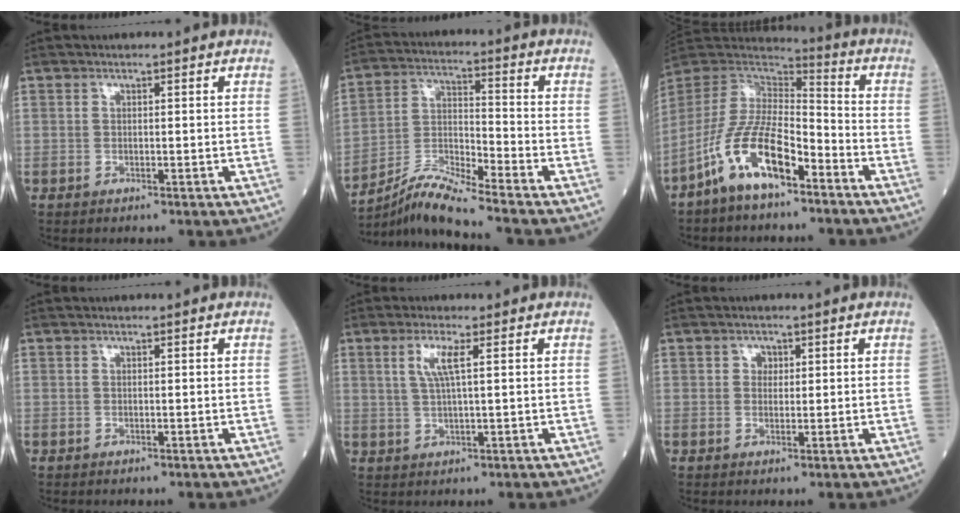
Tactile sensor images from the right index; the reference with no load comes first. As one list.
[{"total": 8.6, "force": [-7.9, -1.6, 3.1], "torque": [-0.077, -0.003, -0.146]}, {"total": 12.9, "force": [-7.5, 4.3, 9.6], "torque": [-0.203, 0.003, -0.146]}, {"total": 0.0}, {"total": 3.9, "force": [1.3, 0.1, 3.6], "torque": [-0.078, 0.003, 0.027]}, {"total": 1.4, "force": [0.5, 1.2, 0.6], "torque": [-0.004, 0.001, 0.005]}]